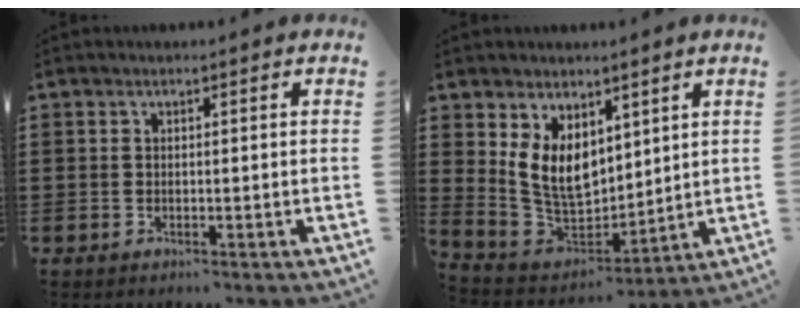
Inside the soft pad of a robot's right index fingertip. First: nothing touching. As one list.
[{"total": 8.5, "force": [3.2, 6.1, 4.9], "torque": [-0.126, -0.011, 0.060]}]